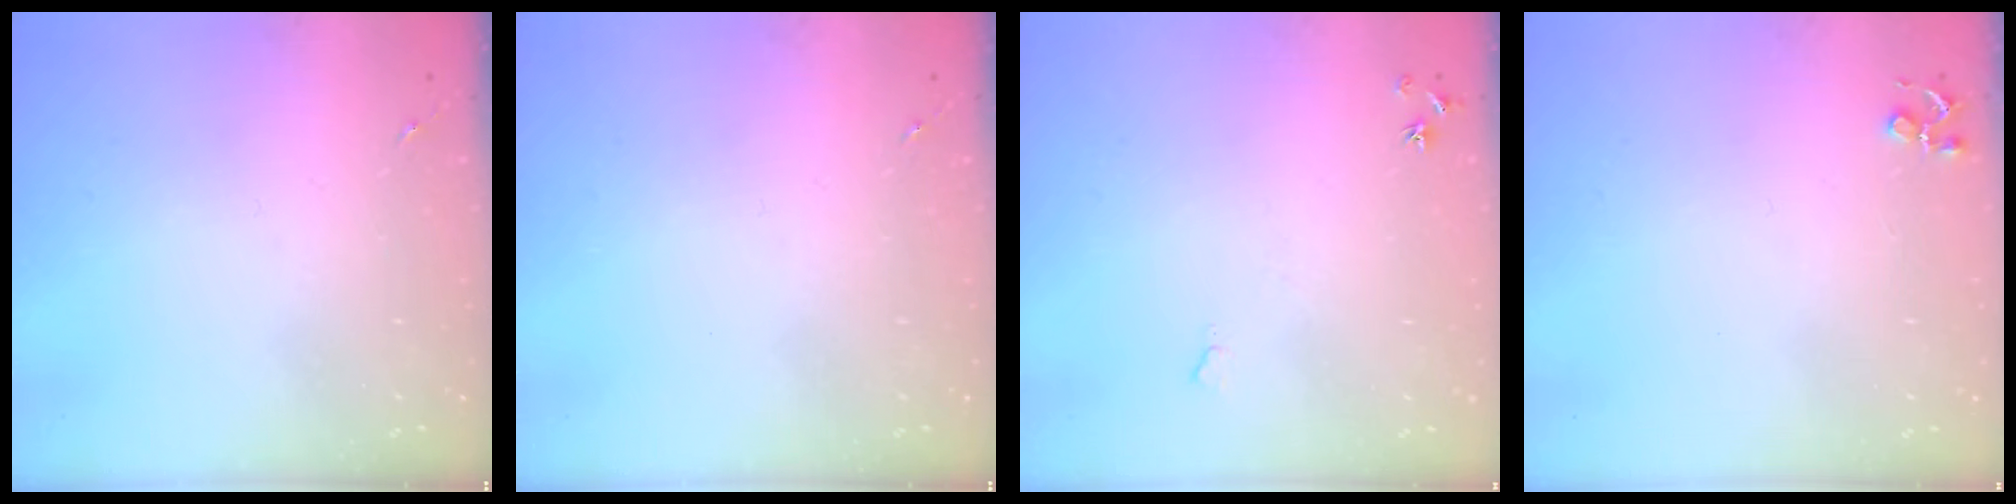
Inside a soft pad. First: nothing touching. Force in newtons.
{"total": 0.0}
{"total": 4.7, "press": 4.7, "slide": 0.7}
{"total": 4.1, "press": 4.1, "slide": 0.5}